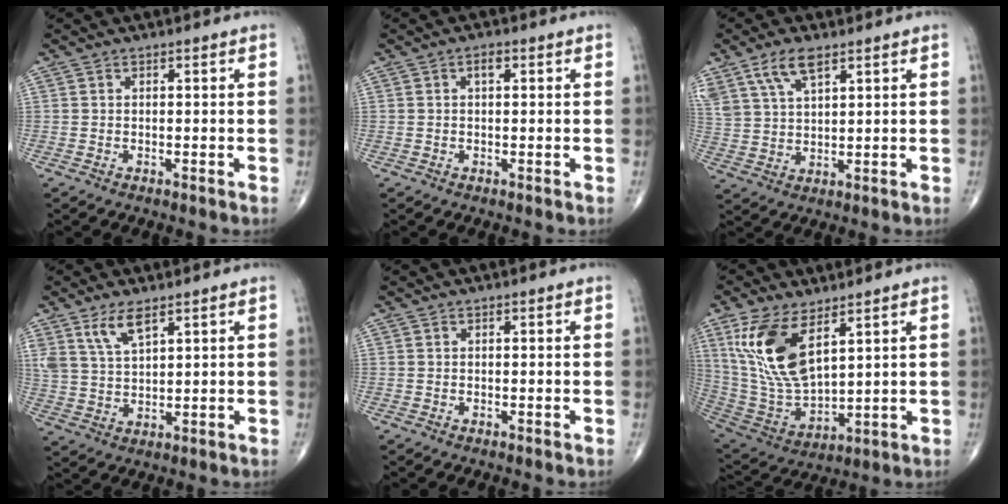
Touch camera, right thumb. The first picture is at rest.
{"total": 1.5, "force": [0.4, 0.6, 1.3], "torque": [-0.020, 0.001, 0.004]}
{"total": 8.0, "force": [5.0, 3.3, 5.3], "torque": [-0.105, -0.012, 0.104]}
{"total": 6.3, "force": [4.0, 2.3, 4.3], "torque": [-0.083, -0.019, 0.085]}
{"total": 0.0}
{"total": 16.0, "force": [7.2, 7.2, 12.2], "torque": [-0.240, -0.031, 0.158]}